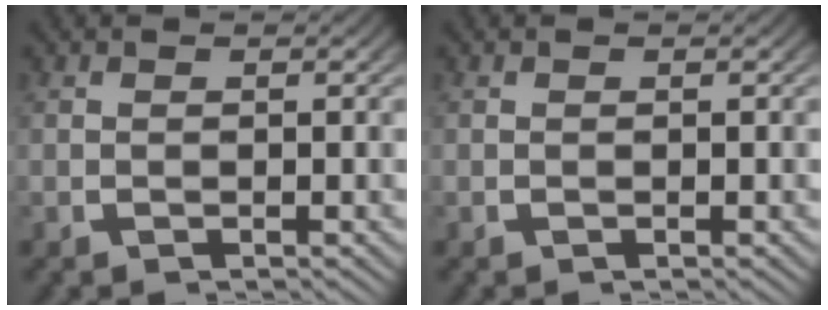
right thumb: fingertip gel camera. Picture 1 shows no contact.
{"total": 0.0}